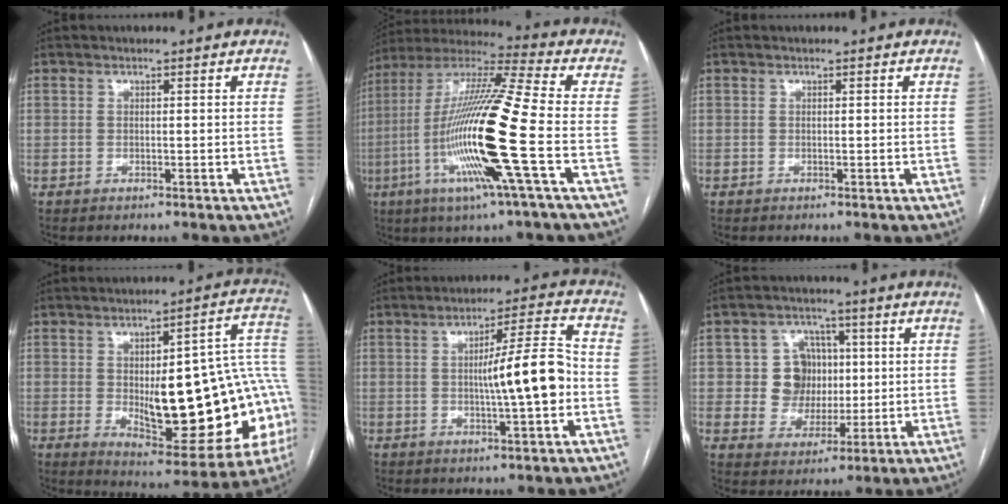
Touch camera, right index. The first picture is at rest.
{"total": 20.1, "force": [-5.1, -0.4, 19.4], "torque": [-0.397, -0.019, -0.111]}
{"total": 0.0}
{"total": 25.7, "force": [-2.6, 7.9, 24.3], "torque": [-0.249, 0.025, -0.011]}
{"total": 10.1, "force": [-1.1, 0.4, 10.0], "torque": [-0.151, 0.012, -0.021]}
{"total": 8.0, "force": [1.0, 7.5, 2.6], "torque": [-0.043, 0.025, 0.024]}